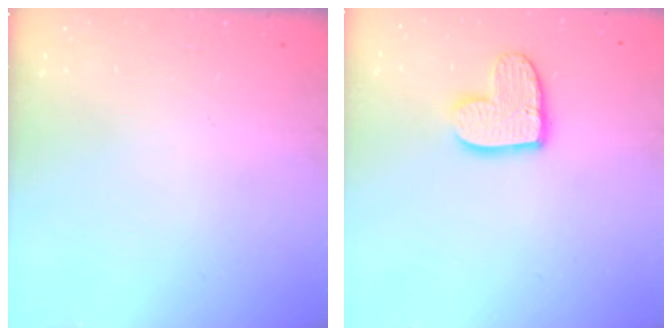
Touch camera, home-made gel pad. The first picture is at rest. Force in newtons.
{"total": 10.7, "press": 10.7, "slide": 0.8}